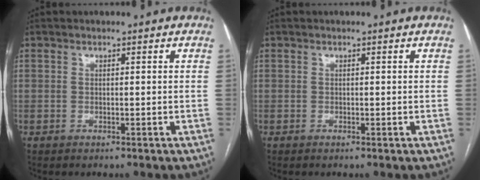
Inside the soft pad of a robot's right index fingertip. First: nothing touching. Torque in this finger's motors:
{"motor_torque": [0.00, -0.02, -0.01, 0.01]}